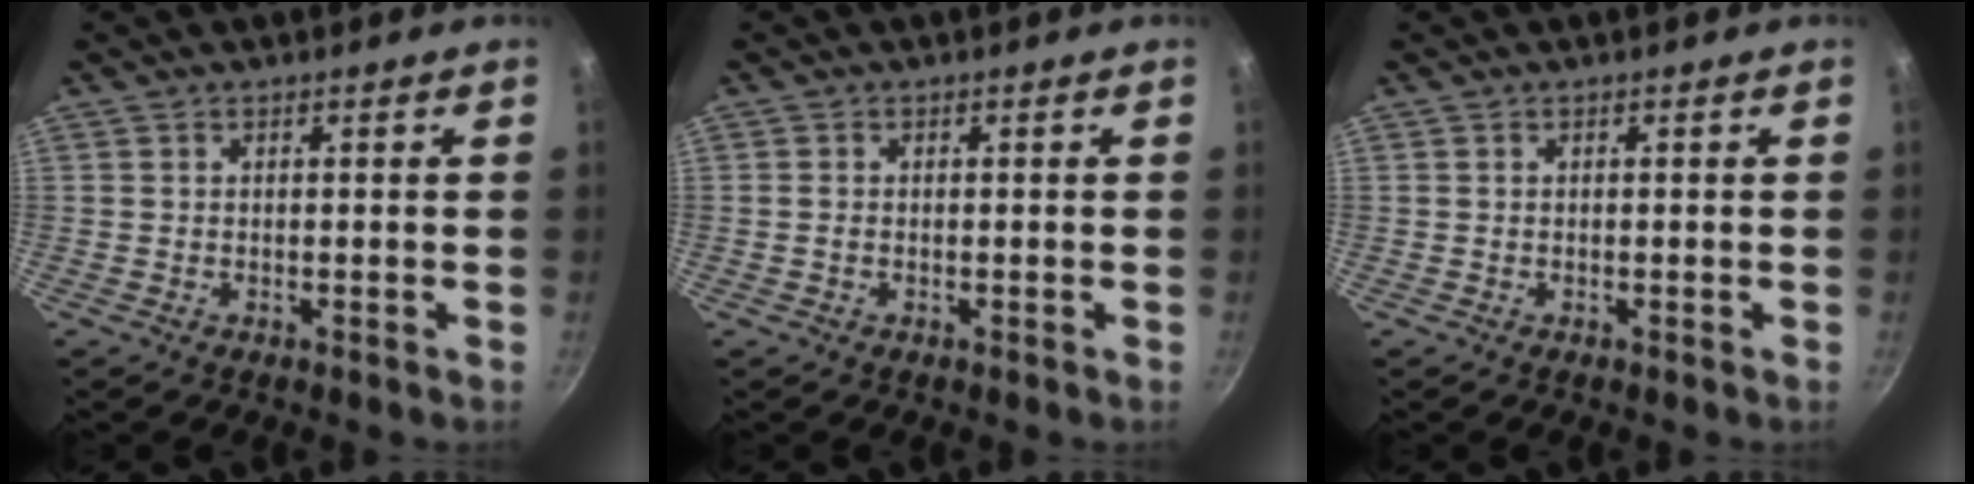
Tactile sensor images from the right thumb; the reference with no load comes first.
{"total": 1.0, "force": [-0.1, 0.8, 0.5], "torque": [-0.011, 0.002, -0.004]}
{"total": 0.0}